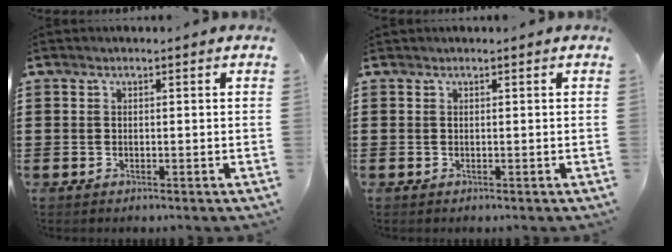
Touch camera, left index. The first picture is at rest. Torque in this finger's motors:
{"motor_torque": [0.38, -0.10, 0.11, 0.00]}